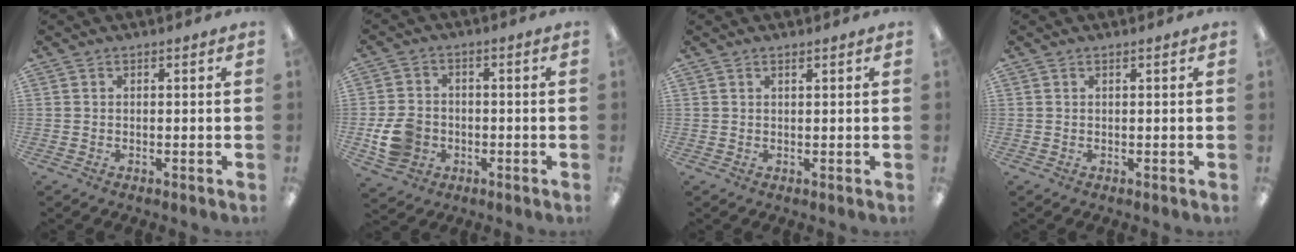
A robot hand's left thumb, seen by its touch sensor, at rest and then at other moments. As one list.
[{"total": 8.3, "force": [-2.2, 6.9, 4.0], "torque": [-0.077, 0.014, -0.039]}, {"total": 1.0, "force": [0.8, 0.2, 0.6], "torque": [-0.013, 0.000, 0.014]}, {"total": 0.5, "force": [0.4, 0.0, 0.3], "torque": [-0.007, 0.002, 0.006]}]